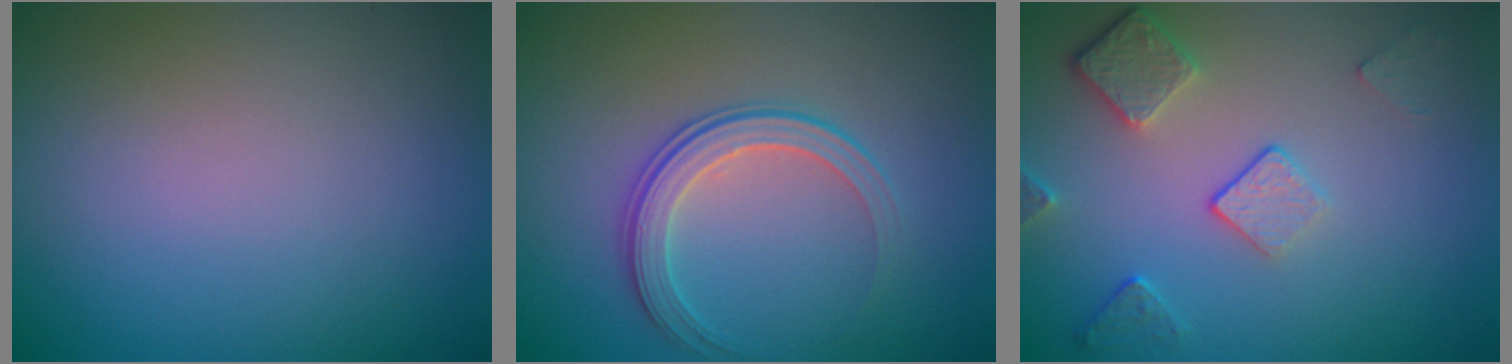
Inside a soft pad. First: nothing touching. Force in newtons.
{"total": 3.1, "press": 2.7, "slide": 1.4}
{"total": 3.7, "press": 2.9, "slide": 2.4}